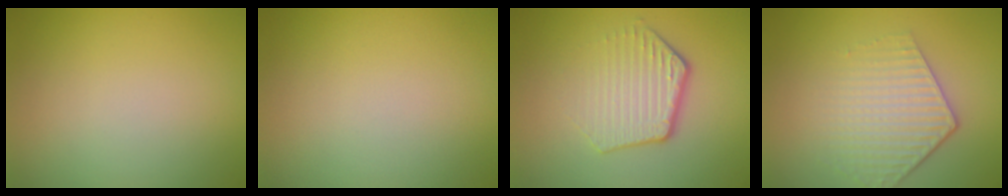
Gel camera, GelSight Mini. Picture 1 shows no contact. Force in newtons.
{"total": 0.0}
{"total": 3.8, "press": 2.9, "slide": 2.5}
{"total": 4.3, "press": 3.1, "slide": 3.0}